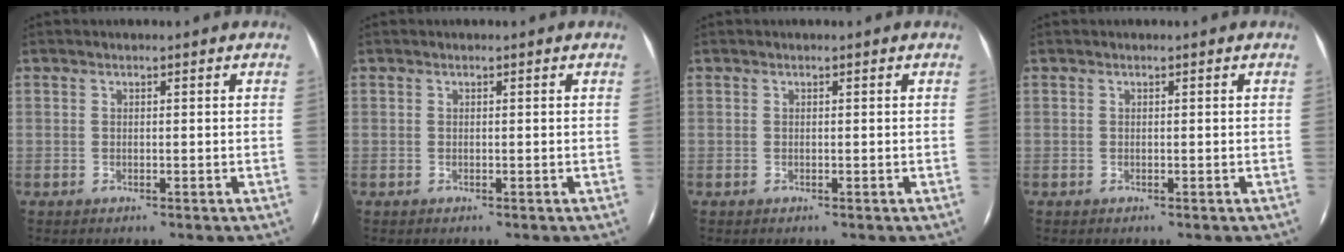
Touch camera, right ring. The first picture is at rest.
{"total": 0.0}
{"total": 0.0}
{"total": 0.0}